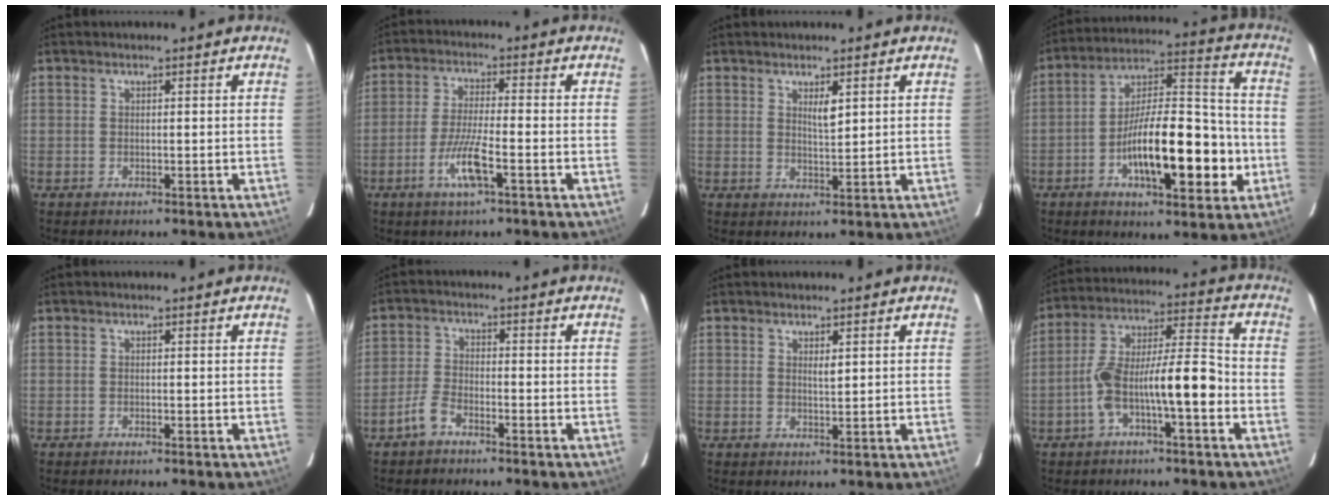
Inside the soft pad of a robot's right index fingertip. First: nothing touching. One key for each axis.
{"total": 6.8, "fx": -3.0, "fy": 0.5, "fz": 6.1, "tx": -0.121, "ty": -0.008, "tz": -0.057}
{"total": 2.3, "fx": 1.2, "fy": 0.5, "fz": 1.9, "tx": -0.038, "ty": -0.004, "tz": 0.023}
{"total": 17.8, "fx": -5.0, "fy": 5.2, "fz": 16.3, "tx": -0.269, "ty": 0.019, "tz": -0.078}
{"total": 0.7, "fx": -0.6, "fy": 0.0, "fz": 0.3, "tx": -0.009, "ty": -0.001, "tz": -0.007}
{"total": 3.5, "fx": -2.6, "fy": 1.2, "fz": 1.9, "tx": -0.049, "ty": 0.002, "tz": -0.053}
{"total": 1.2, "fx": 0.5, "fy": 0.2, "fz": 1.0, "tx": -0.019, "ty": -0.003, "tz": 0.009}
{"total": 12.3, "fx": -4.0, "fy": 2.0, "fz": 11.5, "tx": -0.210, "ty": 0.032, "tz": -0.066}